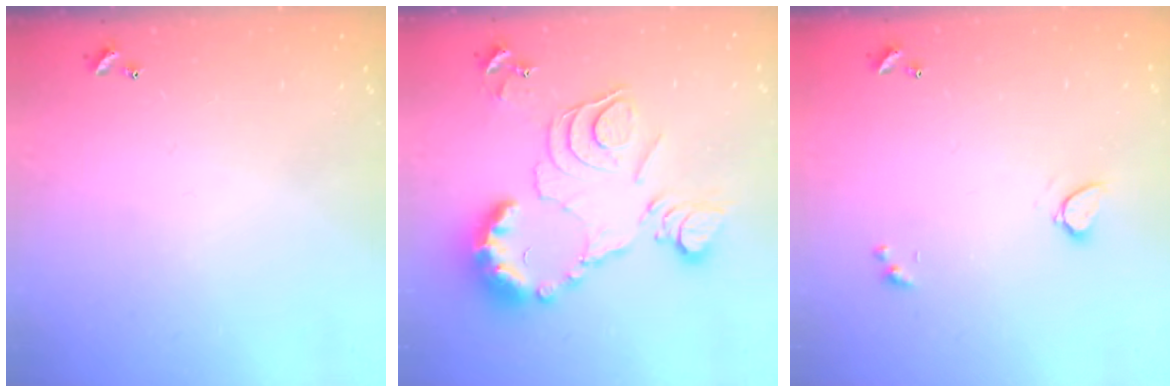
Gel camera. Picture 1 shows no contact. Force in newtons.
{"total": 19.0, "press": 18.9, "slide": 2.0}
{"total": 1.0, "press": 0.9, "slide": 0.4}